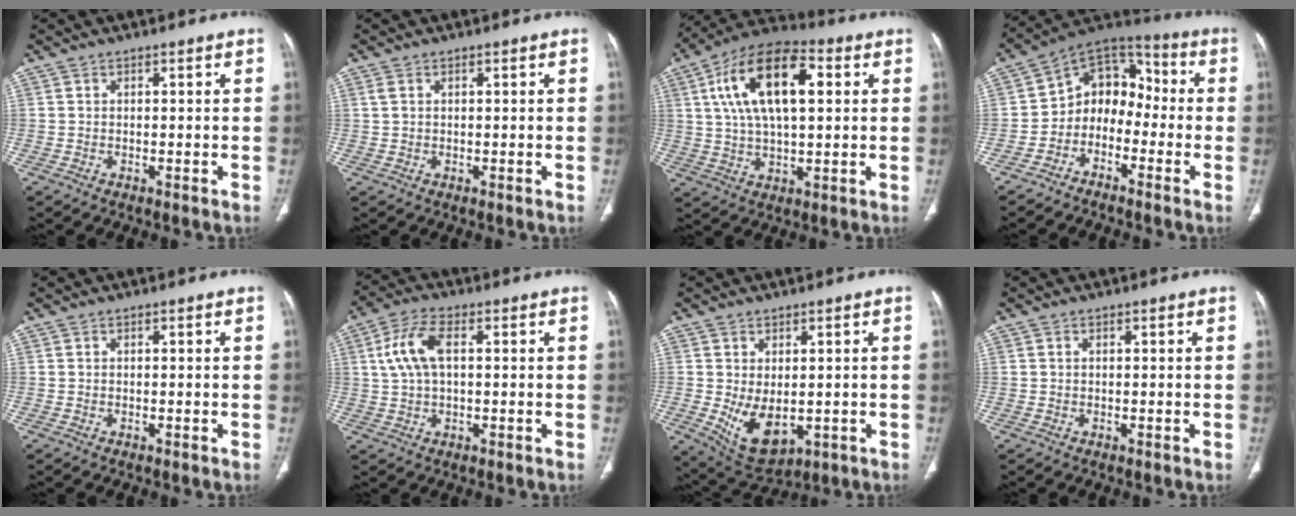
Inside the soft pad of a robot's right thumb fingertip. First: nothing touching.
{"total": 1.1, "force": [0.4, 0.7, 0.7], "torque": [-0.021, 0.008, 0.013]}
{"total": 18.2, "force": [4.8, 8.7, 15.2], "torque": [-0.263, 0.015, 0.077]}
{"total": 10.7, "force": [-3.5, 8.4, 5.7], "torque": [-0.054, 0.072, -0.080]}
{"total": 0.0}
{"total": 8.2, "force": [1.5, 4.2, 6.9], "torque": [-0.150, 0.018, 0.030]}
{"total": 8.9, "force": [-1.1, 5.3, 7.0], "torque": [-0.111, -0.011, 0.007]}
{"total": 0.0}